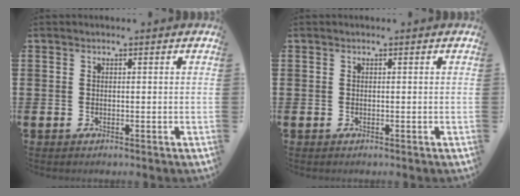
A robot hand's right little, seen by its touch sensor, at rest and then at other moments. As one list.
[{"total": 0.0}]